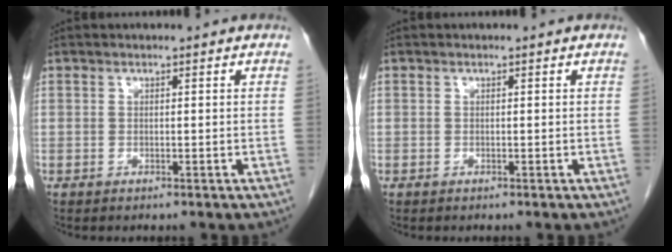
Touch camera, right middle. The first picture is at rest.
{"total": 0.0}